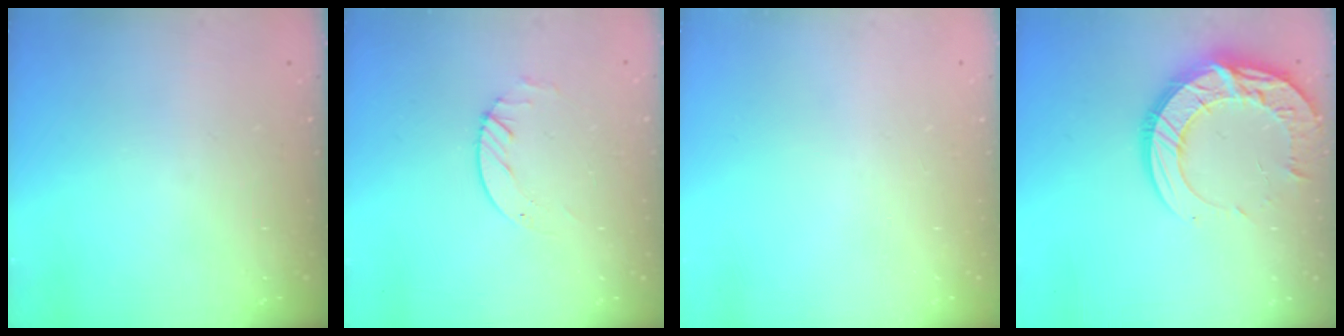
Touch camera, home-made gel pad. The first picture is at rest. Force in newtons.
{"total": 2.0, "press": 2.0, "slide": 0.2}
{"total": 0.0}
{"total": 16.9, "press": 16.9, "slide": 1.6}